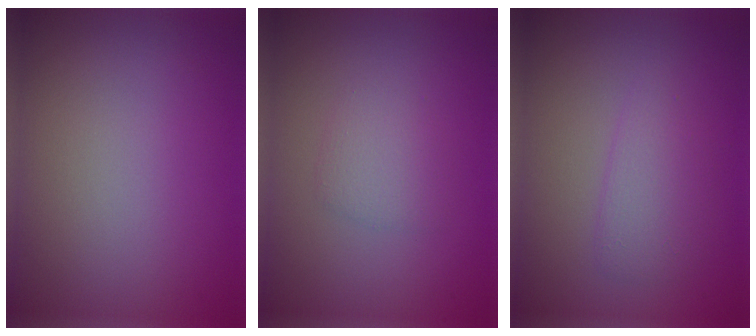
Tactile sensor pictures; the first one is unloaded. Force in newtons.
{"total": 1.7, "press": 1.7, "slide": 0.0}
{"total": 2.1, "press": 2.1, "slide": 0.2}